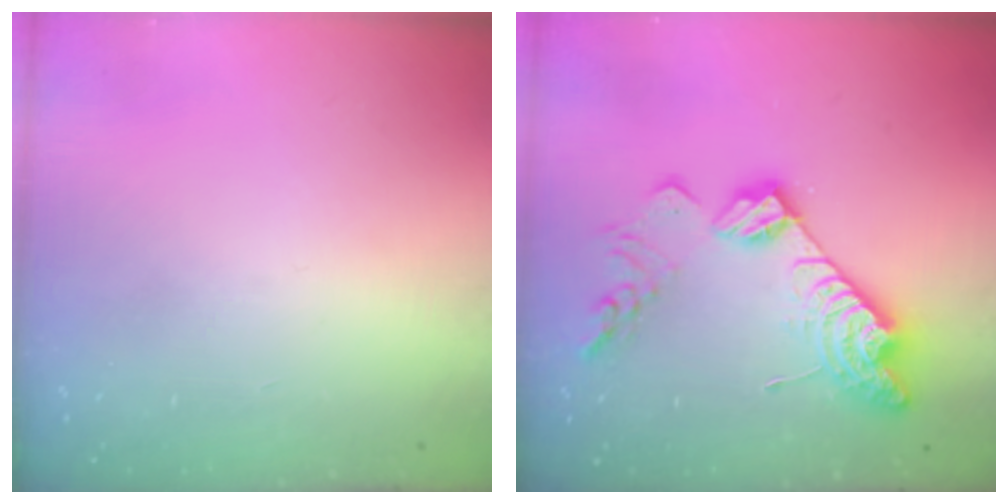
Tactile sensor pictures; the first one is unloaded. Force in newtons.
{"total": 18.0, "press": 18.0, "slide": 1.1}